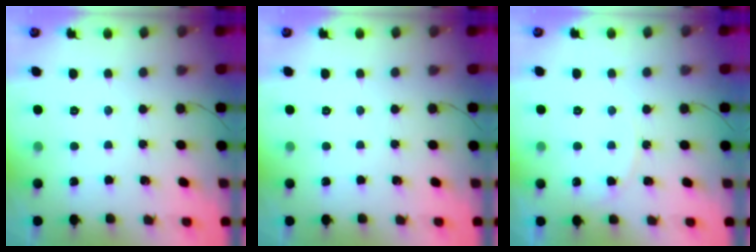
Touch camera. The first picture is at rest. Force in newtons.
{"total": 0.0}
{"total": 4.7, "press": 4.6, "slide": 0.5}